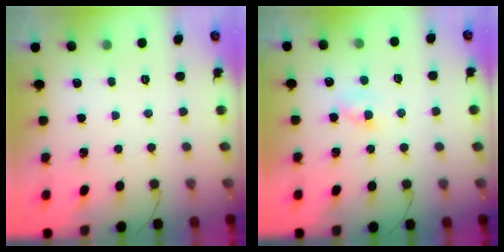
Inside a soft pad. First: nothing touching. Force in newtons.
{"total": 1.6, "press": 1.4, "slide": 0.7}